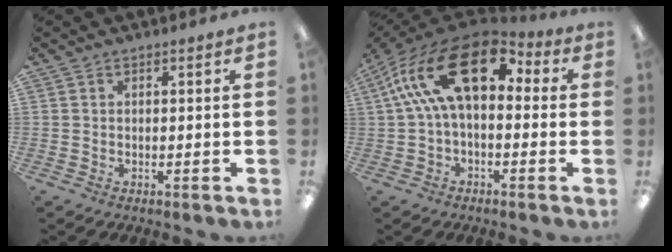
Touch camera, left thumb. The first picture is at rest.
{"total": 20.6, "force": [5.8, 11.3, 16.2], "torque": [-0.289, -0.015, 0.101]}